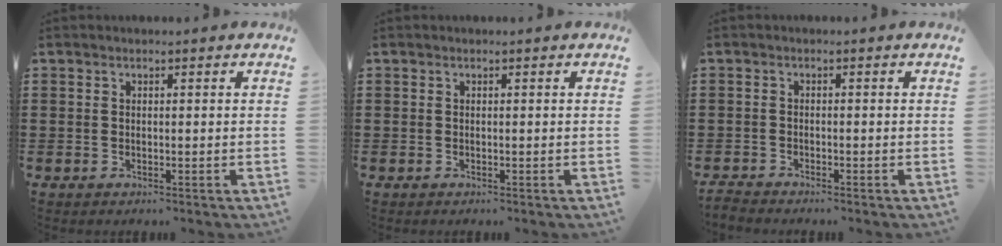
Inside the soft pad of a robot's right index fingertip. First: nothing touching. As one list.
[{"total": 0.0}, {"total": 1.3, "force": [-1.3, 0.0, -0.1], "torque": [-0.001, 0.002, -0.028]}]